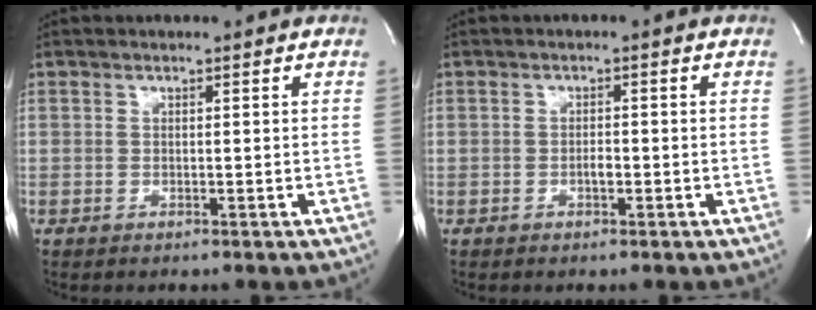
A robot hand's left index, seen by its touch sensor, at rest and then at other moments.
{"total": 1.1, "force": [-0.6, 0.4, 0.9], "torque": [-0.014, -0.001, -0.013]}